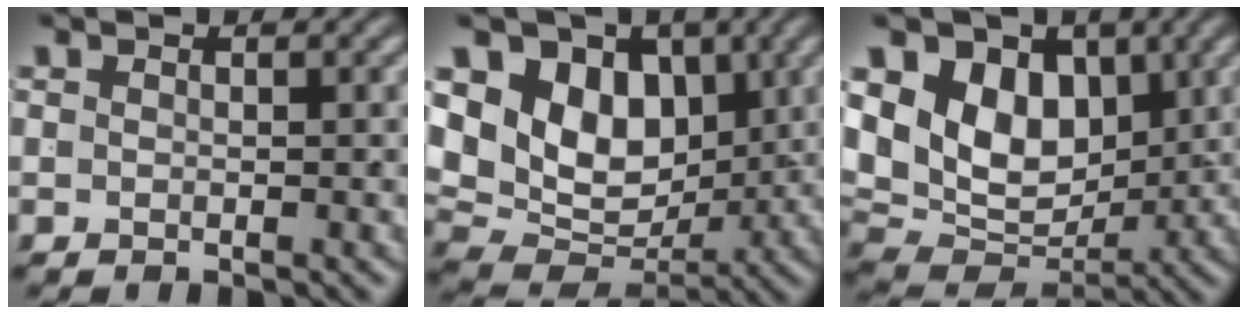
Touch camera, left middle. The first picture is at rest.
{"total": 14.4, "force": [1.3, 11.6, 8.4], "torque": [-0.150, -0.027, 0.022]}
{"total": 12.9, "force": [1.0, 10.3, 7.7], "torque": [-0.139, -0.031, 0.023]}